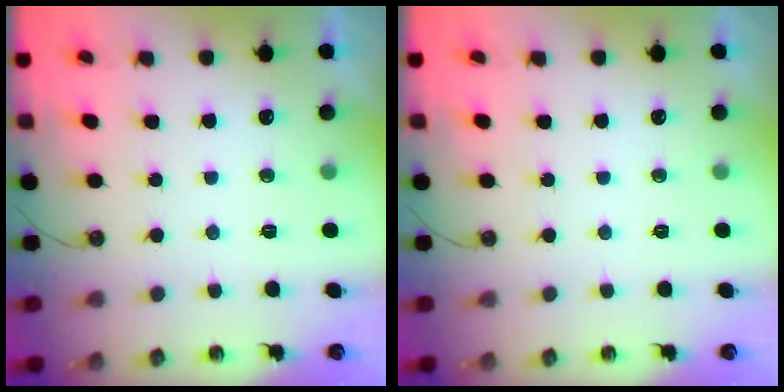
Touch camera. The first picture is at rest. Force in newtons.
{"total": 0.0}